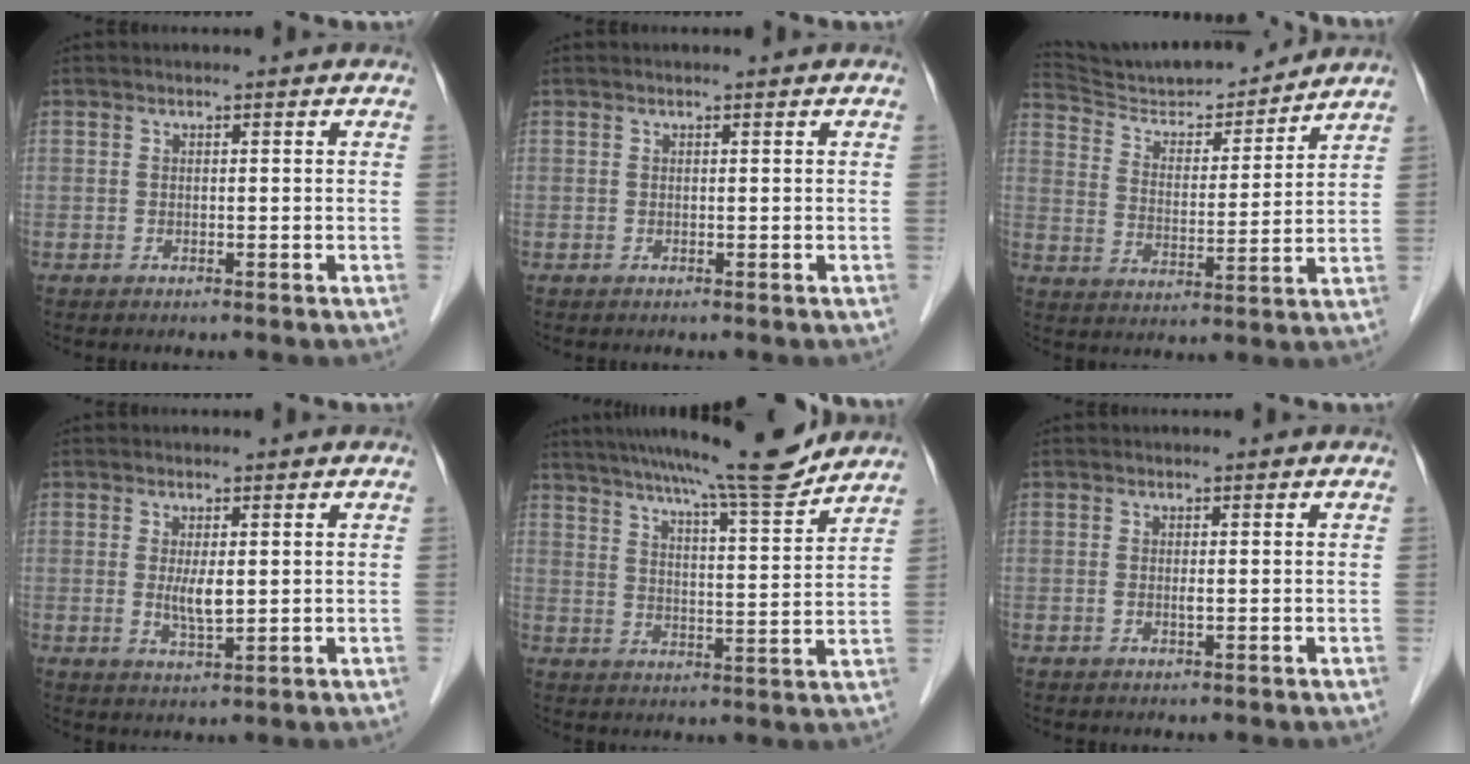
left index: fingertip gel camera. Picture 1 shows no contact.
{"total": 0.0}
{"total": 15.7, "force": [15.1, 1.8, 4.1], "torque": [-0.074, 0.000, 0.245]}
{"total": 3.5, "force": [0.4, 0.8, 3.4], "torque": [-0.067, -0.008, 0.011]}
{"total": 15.4, "force": [13.6, 0.1, 7.2], "torque": [-0.113, -0.005, 0.193]}
{"total": 0.8, "force": [0.0, 0.1, 0.7], "torque": [-0.018, -0.002, 0.000]}